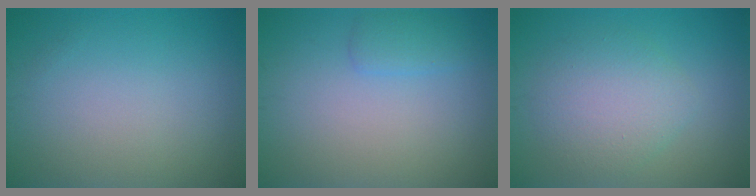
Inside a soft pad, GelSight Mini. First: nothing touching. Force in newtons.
{"total": 1.5, "press": 1.5, "slide": 0.1}
{"total": 4.1, "press": 4.1, "slide": 0.2}